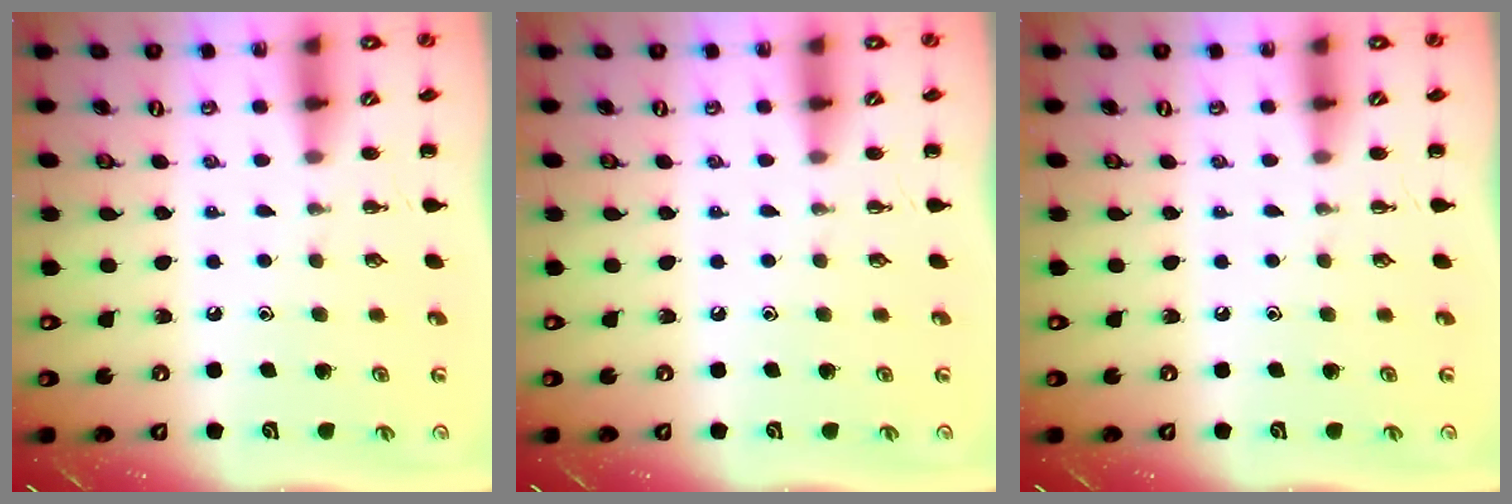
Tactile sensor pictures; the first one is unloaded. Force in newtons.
{"total": 0.0}
{"total": 0.0}